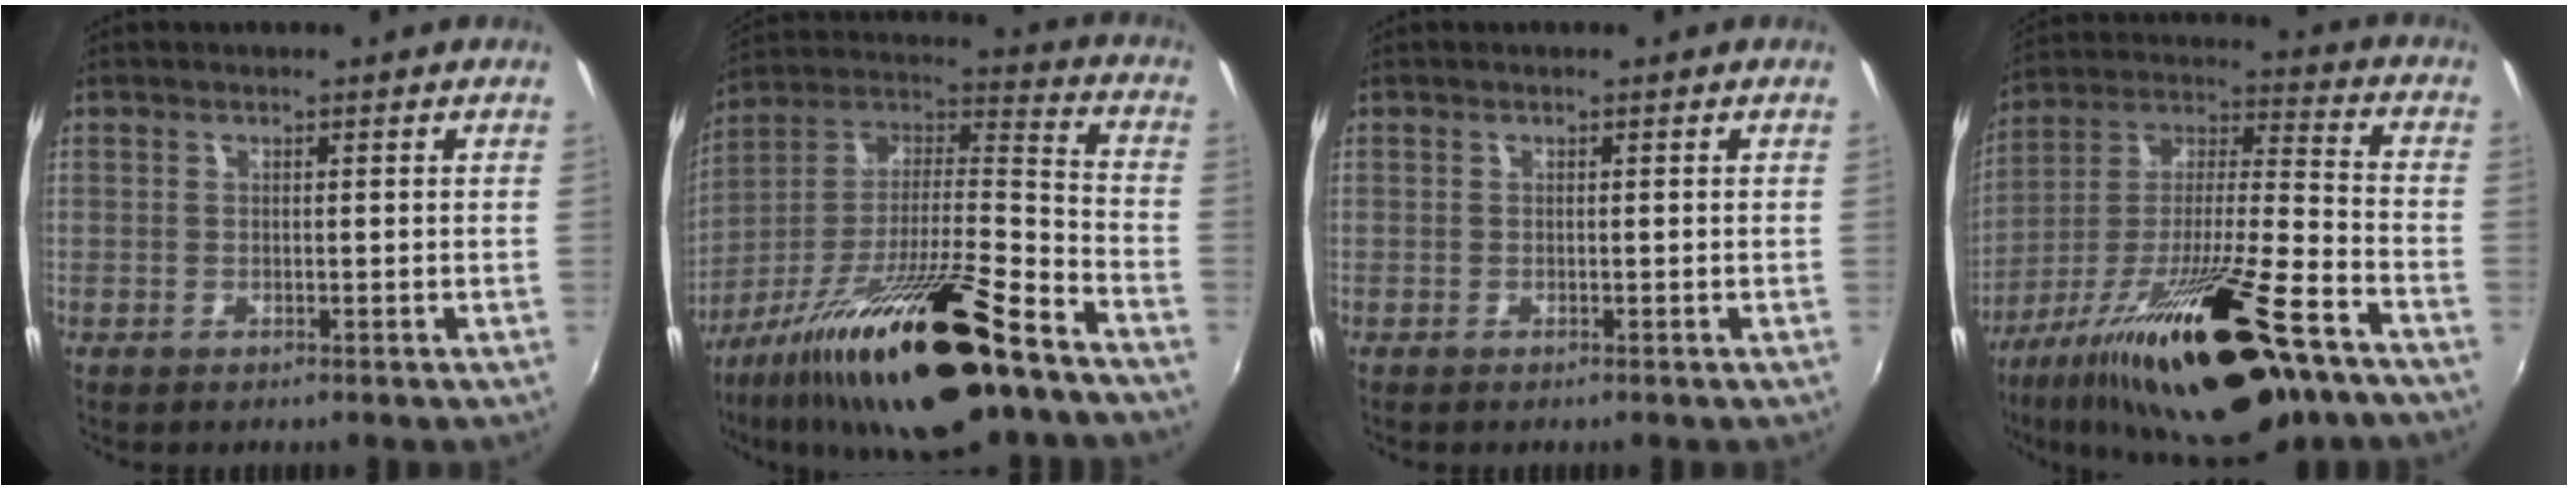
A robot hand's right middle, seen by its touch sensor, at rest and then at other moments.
{"total": 25.6, "force": [-16.4, 4.8, 19.1], "torque": [-0.320, -0.021, -0.277]}
{"total": 0.0}
{"total": 28.3, "force": [-17.4, 6.4, 21.3], "torque": [-0.370, -0.038, -0.285]}